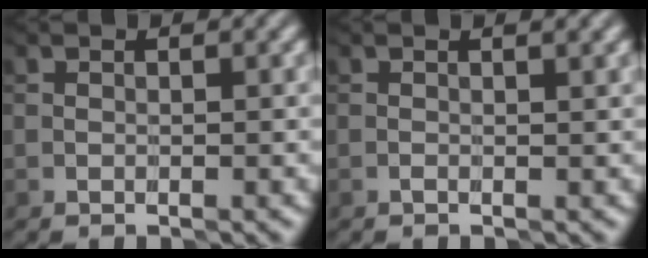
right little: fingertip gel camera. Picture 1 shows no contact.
{"total": 0.7, "force": [0.3, -0.1, 0.6], "torque": [-0.013, 0.003, 0.002]}